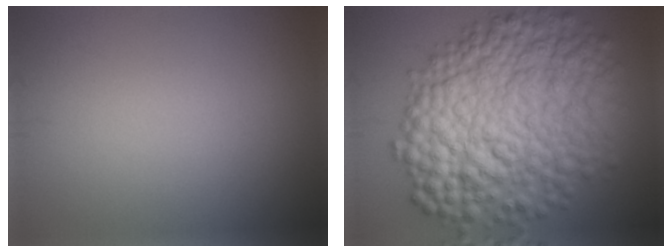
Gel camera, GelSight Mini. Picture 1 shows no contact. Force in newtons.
{"total": 13.5, "press": 13.5, "slide": 0.1}